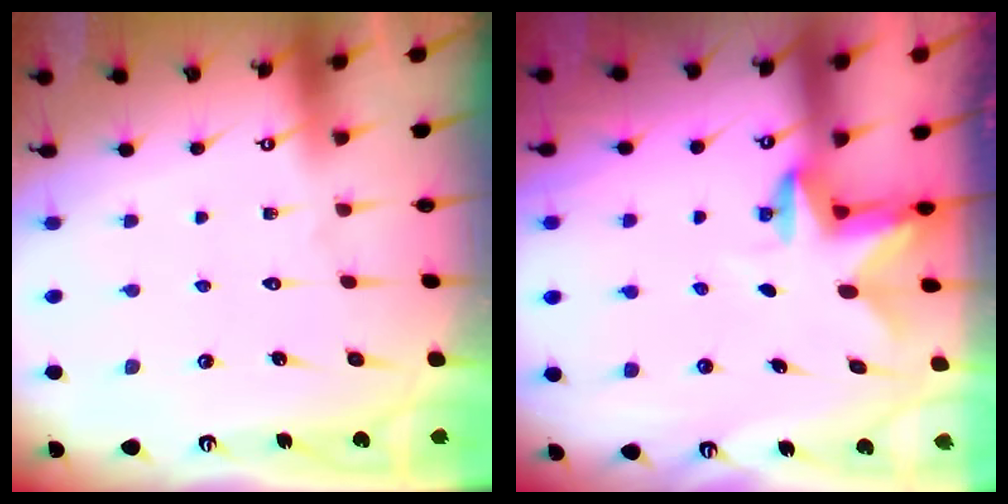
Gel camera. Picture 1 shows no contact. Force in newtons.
{"total": 2.8, "press": 2.8, "slide": 0.5}